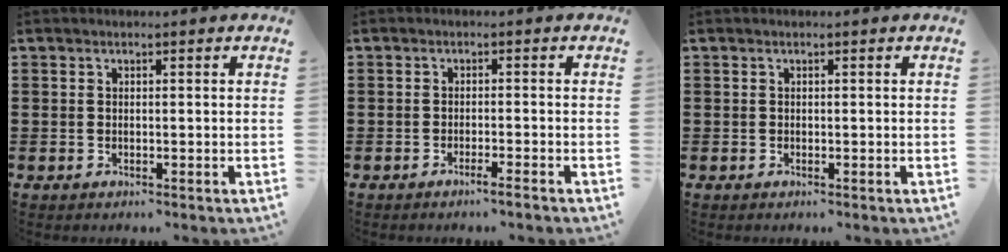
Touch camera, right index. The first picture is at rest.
{"total": 1.6, "force": [-1.3, -0.2, 0.9], "torque": [-0.016, -0.003, -0.024]}
{"total": 0.0}